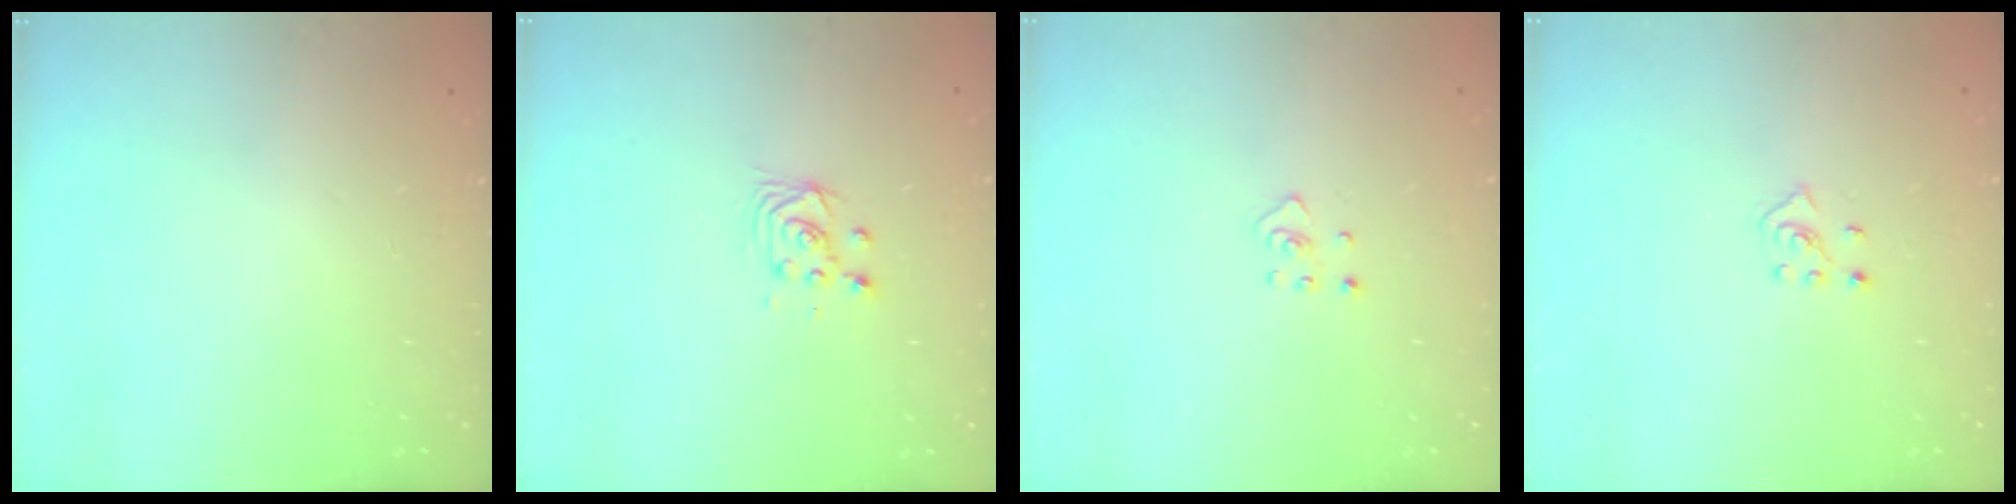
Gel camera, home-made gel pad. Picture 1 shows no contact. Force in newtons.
{"total": 3.4, "press": 3.4, "slide": 0.2}
{"total": 2.4, "press": 2.3, "slide": 0.4}
{"total": 4.2, "press": 4.1, "slide": 0.7}